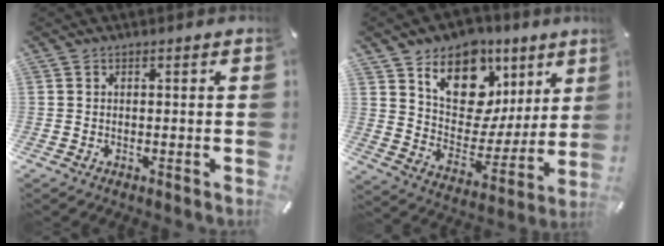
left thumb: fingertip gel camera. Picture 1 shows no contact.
{"total": 15.1, "force": [9.2, 10.4, 5.9], "torque": [-0.089, -0.070, 0.165]}